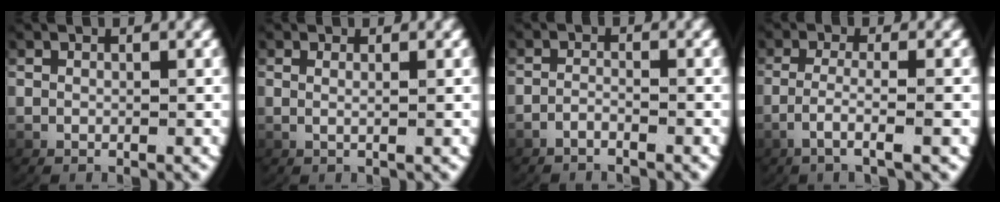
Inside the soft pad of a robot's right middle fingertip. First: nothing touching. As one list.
[{"total": 1.1, "force": [0.3, -0.5, 0.9], "torque": [-0.024, -0.006, 0.010]}, {"total": 1.9, "force": [-1.8, 0.0, 0.5], "torque": [-0.020, -0.005, -0.032]}, {"total": 3.2, "force": [-1.6, 0.0, 2.8], "torque": [-0.065, -0.011, -0.019]}]